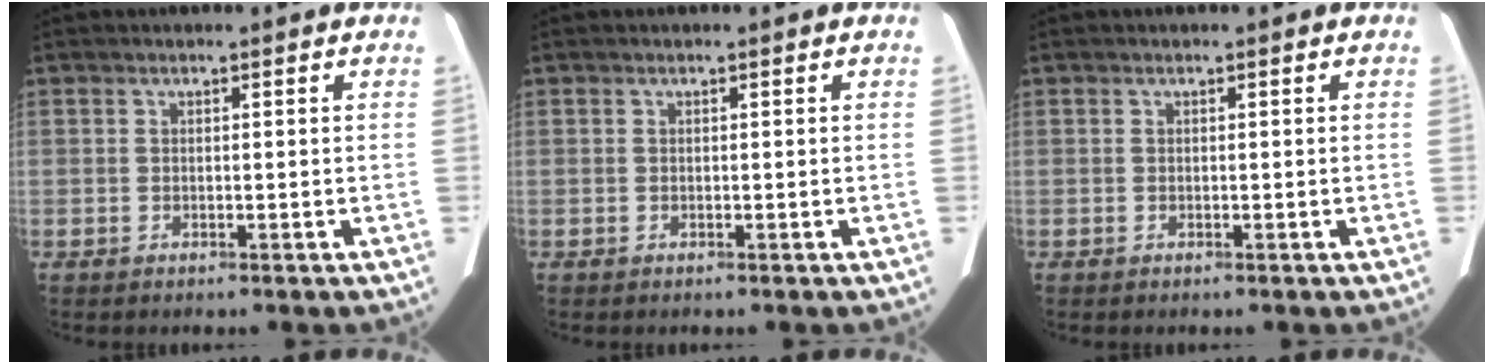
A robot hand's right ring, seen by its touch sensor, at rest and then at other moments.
{"total": 0.0}
{"total": 0.0}